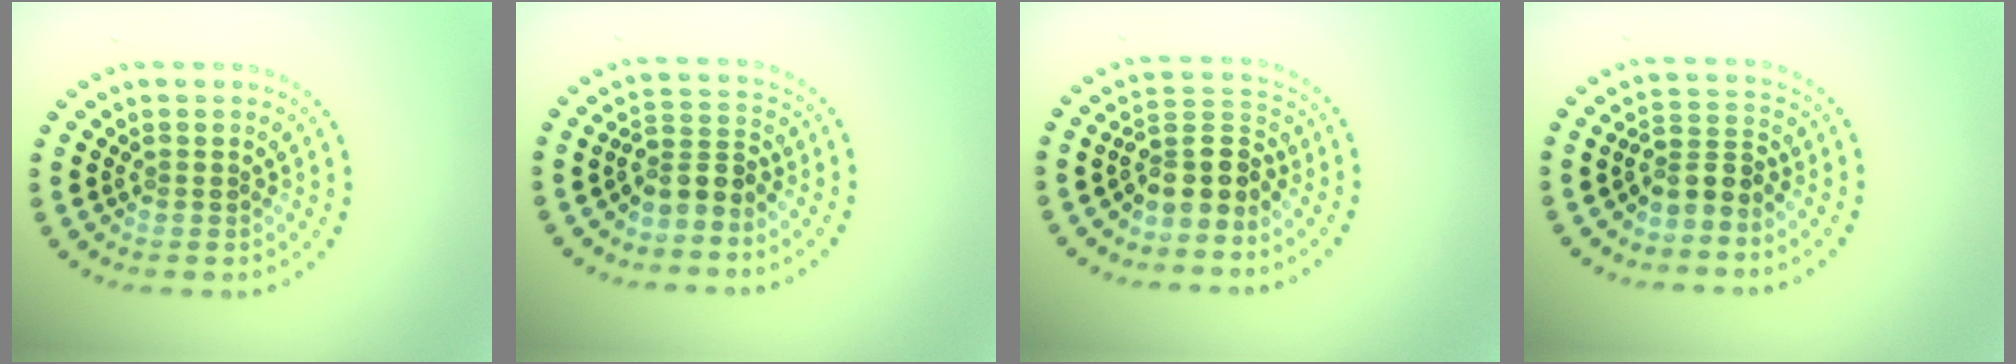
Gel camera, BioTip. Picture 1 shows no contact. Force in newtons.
{"total": 2.6, "press": 1.9, "slide": 1.8}
{"total": 3.6, "press": 3.1, "slide": 1.9}
{"total": 2.6, "press": 1.9, "slide": 1.8}